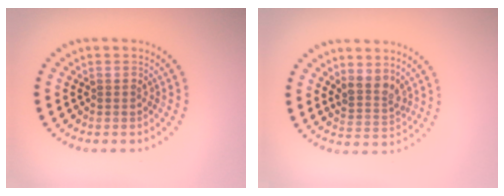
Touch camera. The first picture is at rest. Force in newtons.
{"total": 2.3, "press": 1.8, "slide": 1.4}